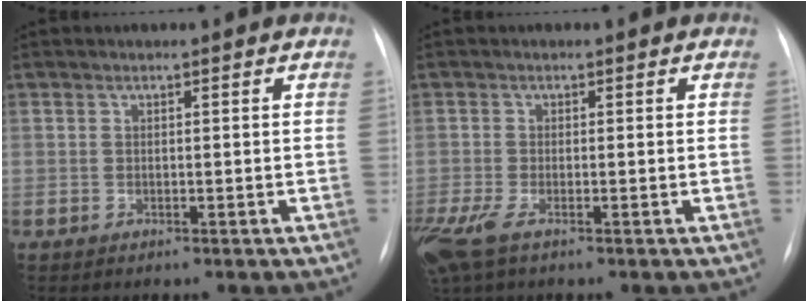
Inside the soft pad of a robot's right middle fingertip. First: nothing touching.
{"total": 5.3, "force": [-3.2, 1.7, 3.9], "torque": [-0.092, -0.017, -0.064]}